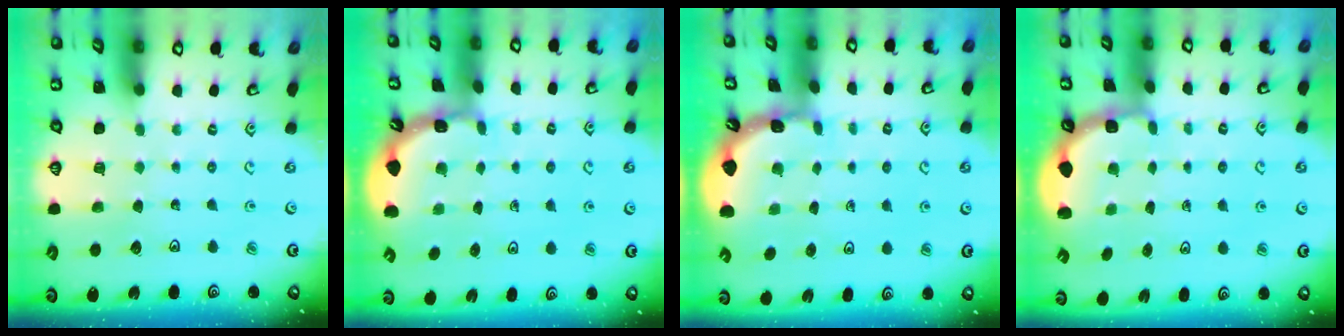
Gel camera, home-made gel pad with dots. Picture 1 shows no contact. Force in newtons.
{"total": 1.9, "press": 1.9, "slide": 0.1}
{"total": 1.7, "press": 1.7, "slide": 0.1}
{"total": 2.5, "press": 1.9, "slide": 1.6}